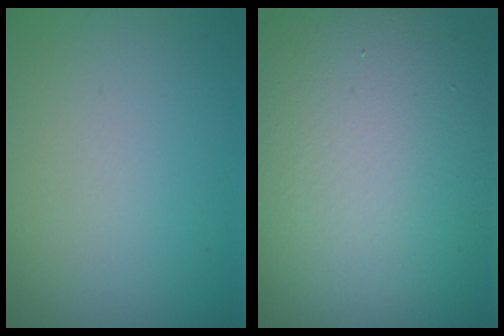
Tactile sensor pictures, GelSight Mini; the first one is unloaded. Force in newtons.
{"total": 15.4, "press": 15.3, "slide": 1.0}